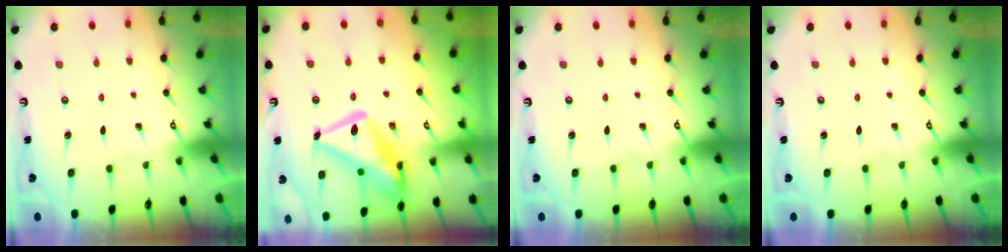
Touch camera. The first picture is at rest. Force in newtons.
{"total": 19.6, "press": 19.5, "slide": 1.6}
{"total": 0.0}
{"total": 0.0}